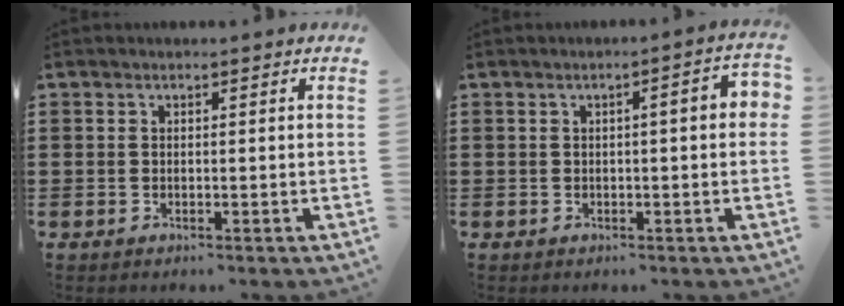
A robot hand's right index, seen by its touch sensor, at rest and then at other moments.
{"total": 2.7, "force": [-0.1, 0.3, 2.7], "torque": [-0.037, -0.001, -0.005]}